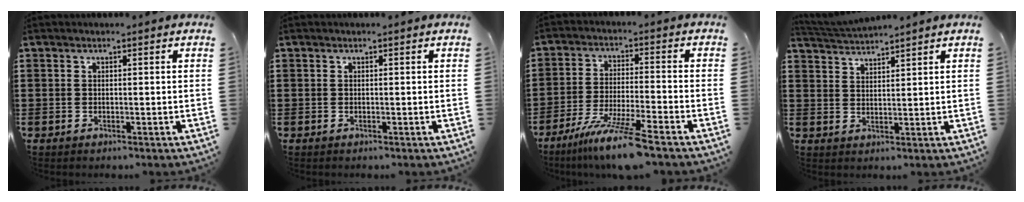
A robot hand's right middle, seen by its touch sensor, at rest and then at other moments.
{"total": 0.0}
{"total": 8.6, "force": [-6.9, -0.4, 5.1], "torque": [-0.103, -0.019, -0.132]}
{"total": 2.9, "force": [2.9, -0.1, 0.2], "torque": [-0.012, -0.006, 0.055]}